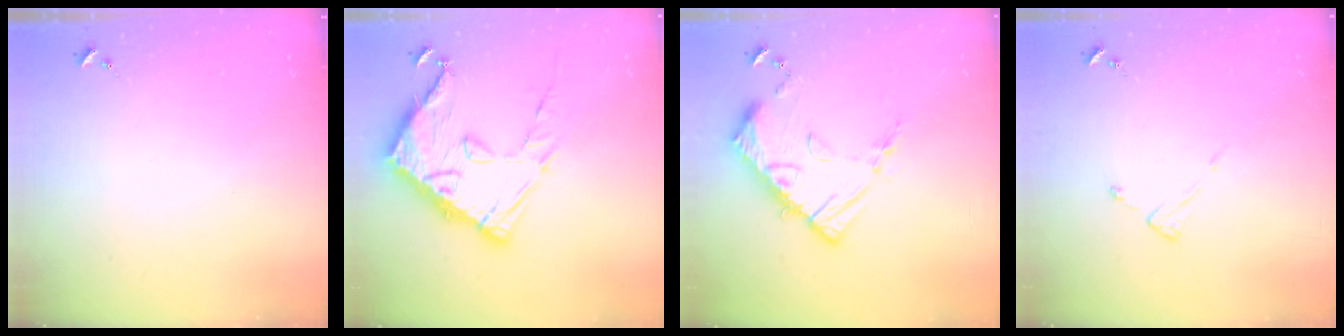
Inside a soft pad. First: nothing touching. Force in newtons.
{"total": 19.1, "press": 19.0, "slide": 1.6}
{"total": 14.8, "press": 14.7, "slide": 1.4}
{"total": 2.6, "press": 2.6, "slide": 0.3}